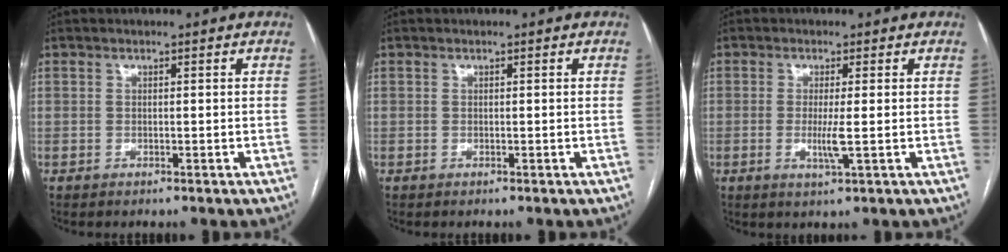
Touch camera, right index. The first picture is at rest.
{"total": 0.0}
{"total": 3.5, "force": [-0.5, -0.2, 3.4], "torque": [-0.071, -0.009, -0.008]}